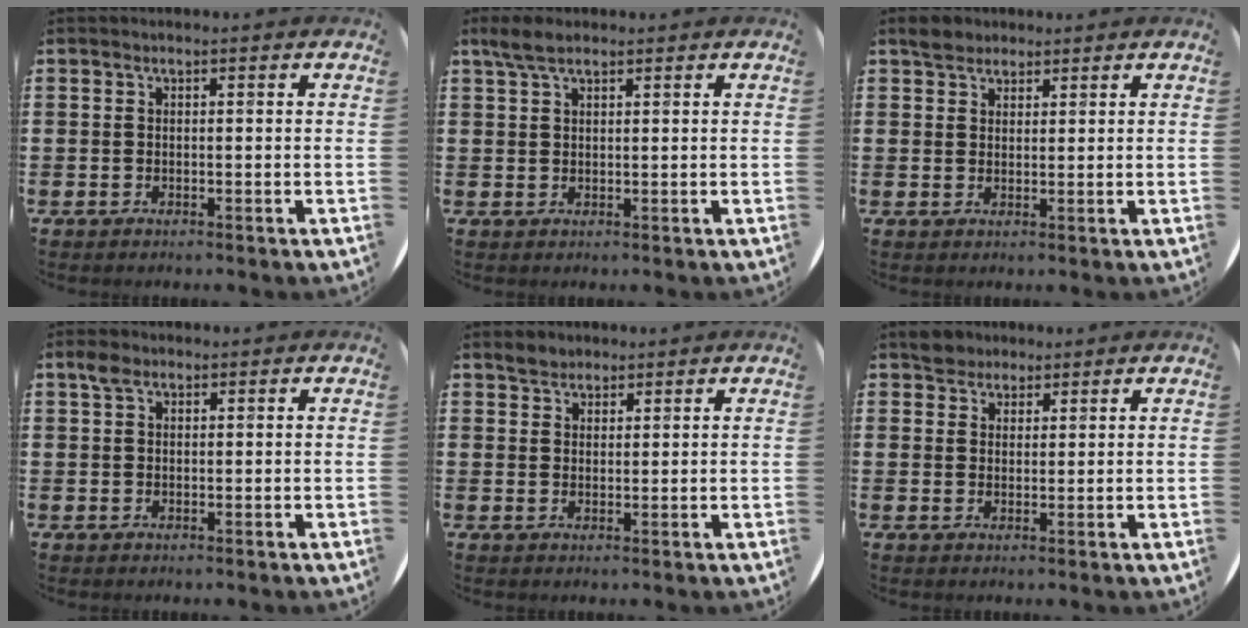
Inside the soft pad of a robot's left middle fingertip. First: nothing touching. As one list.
[{"total": 3.0, "force": [2.2, 1.0, 1.7], "torque": [-0.039, 0.007, 0.040]}, {"total": 2.5, "force": [2.2, 1.1, 0.2], "torque": [0.007, 0.001, 0.039]}, {"total": 1.8, "force": [1.2, 1.1, 0.8], "torque": [-0.011, 0.002, 0.021]}, {"total": 2.3, "force": [2.1, 1.0, 0.1], "torque": [0.003, 0.000, 0.041]}, {"total": 3.1, "force": [2.7, 1.4, 0.0], "torque": [-0.001, 0.005, 0.053]}]